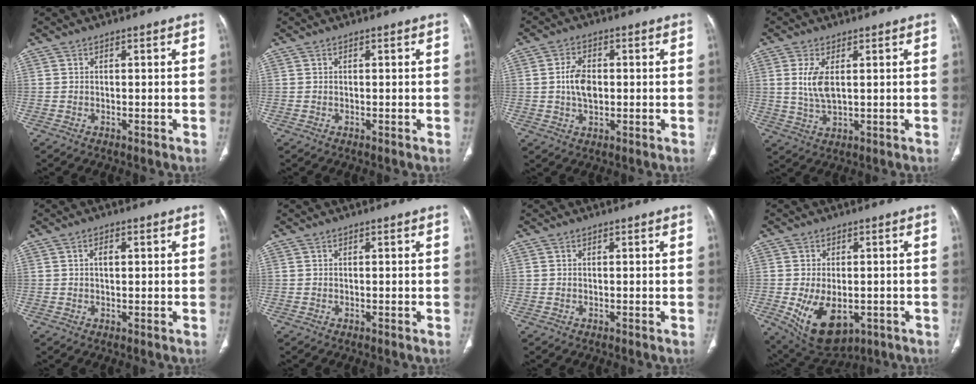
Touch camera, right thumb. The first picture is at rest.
{"total": 0.0}
{"total": 5.8, "force": [0.2, 3.6, 4.6], "torque": [-0.083, 0.005, 0.003]}
{"total": 8.9, "force": [1.3, 4.8, 7.4], "torque": [-0.151, -0.008, 0.032]}
{"total": 2.3, "force": [0.6, 1.1, 1.9], "torque": [-0.035, 0.003, 0.012]}
{"total": 0.0}
{"total": 0.0}
{"total": 12.0, "force": [-3.4, 7.3, 8.9], "torque": [-0.137, -0.003, -0.033]}